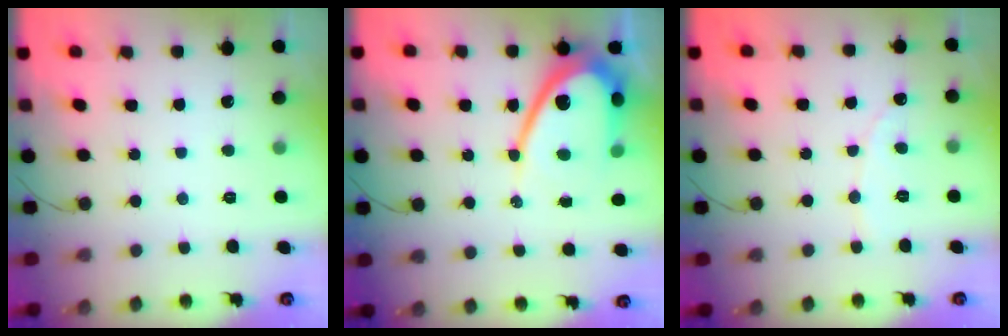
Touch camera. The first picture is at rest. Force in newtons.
{"total": 14.1, "press": 14.0, "slide": 1.1}
{"total": 1.9, "press": 1.9, "slide": 0.1}